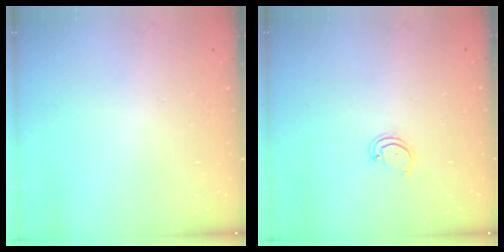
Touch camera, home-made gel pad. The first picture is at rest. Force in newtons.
{"total": 3.0, "press": 3.0, "slide": 0.2}